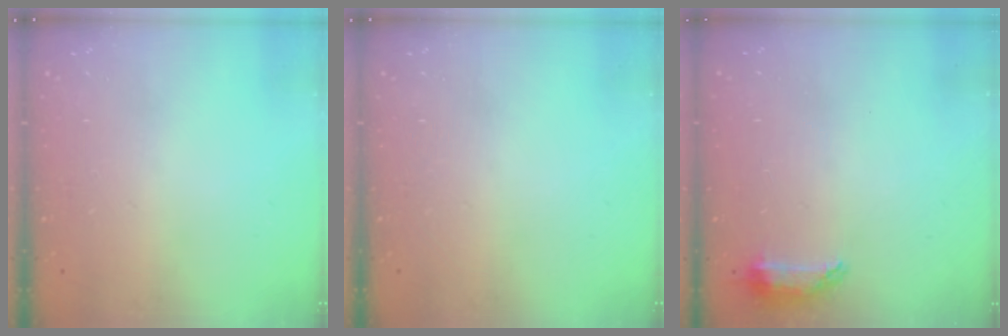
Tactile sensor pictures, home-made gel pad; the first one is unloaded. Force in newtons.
{"total": 0.0}
{"total": 6.6, "press": 6.6, "slide": 0.9}